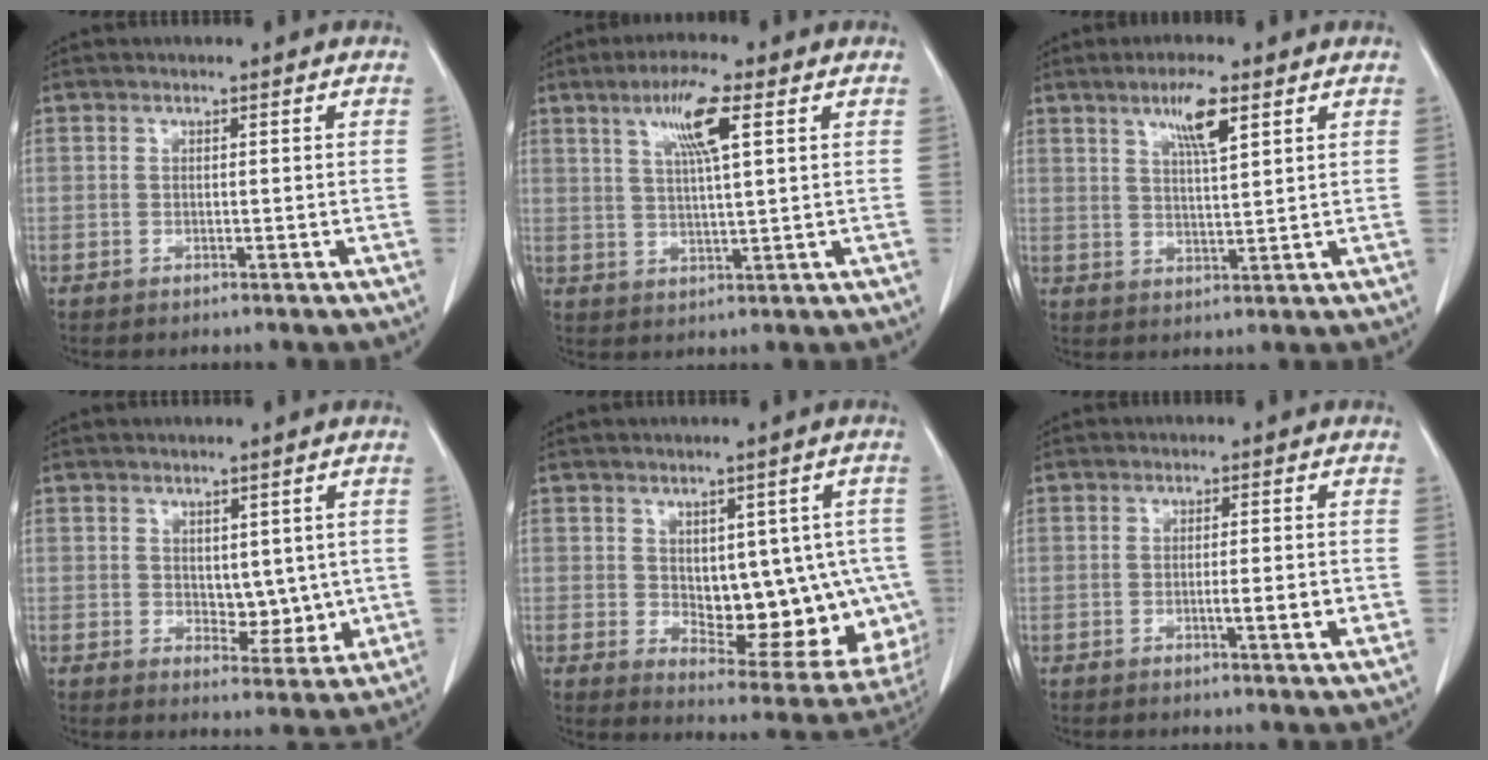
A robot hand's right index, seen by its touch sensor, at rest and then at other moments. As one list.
[{"total": 7.3, "force": [3.3, 0.3, 6.5], "torque": [-0.121, 0.004, 0.060]}, {"total": 5.8, "force": [3.2, 0.5, 4.7], "torque": [-0.086, -0.001, 0.057]}, {"total": 5.4, "force": [0.3, 3.1, 4.3], "torque": [-0.049, -0.008, 0.016]}, {"total": 16.0, "force": [-0.8, 8.1, 13.7], "torque": [-0.149, 0.007, 0.016]}, {"total": 4.0, "force": [-0.9, 0.3, 3.8], "torque": [-0.058, -0.004, -0.013]}]